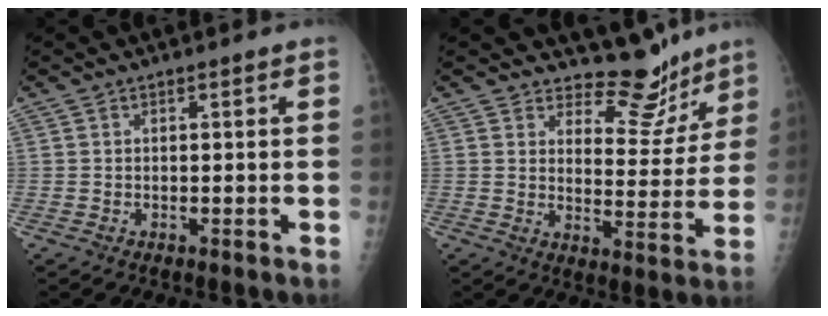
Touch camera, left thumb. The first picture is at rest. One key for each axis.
{"total": 9.8, "fx": 8.8, "fy": 4.1, "fz": 1.3, "tx": 0.020, "ty": -0.084, "tz": 0.120}